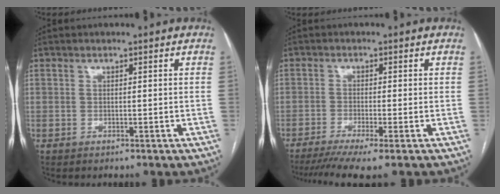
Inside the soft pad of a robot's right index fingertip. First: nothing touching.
{"total": 7.0, "force": [-5.2, -0.3, 4.7], "torque": [-0.074, -0.013, -0.083]}